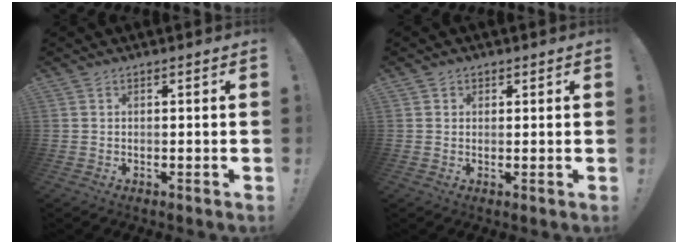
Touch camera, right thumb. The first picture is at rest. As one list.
[{"total": 1.5, "force": [0.8, 1.3, 0.2], "torque": [0.008, -0.006, 0.012]}]